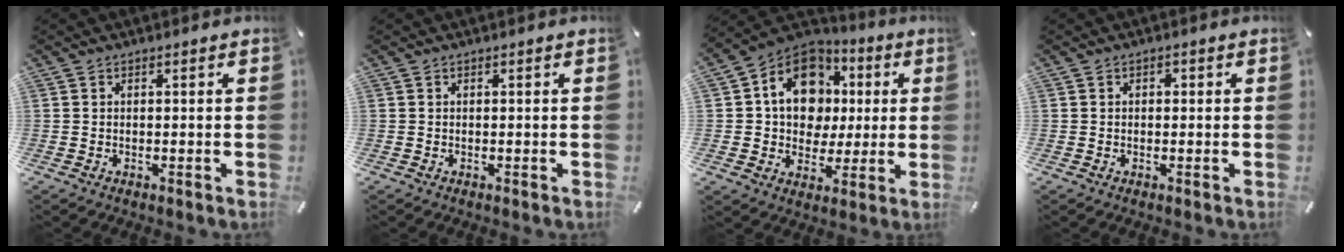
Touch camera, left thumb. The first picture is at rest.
{"total": 0.0}
{"total": 14.1, "force": [1.9, 12.2, 7.0], "torque": [-0.129, -0.004, 0.039]}
{"total": 0.8, "force": [-0.1, 0.7, 0.4], "torque": [-0.008, 0.006, -0.003]}